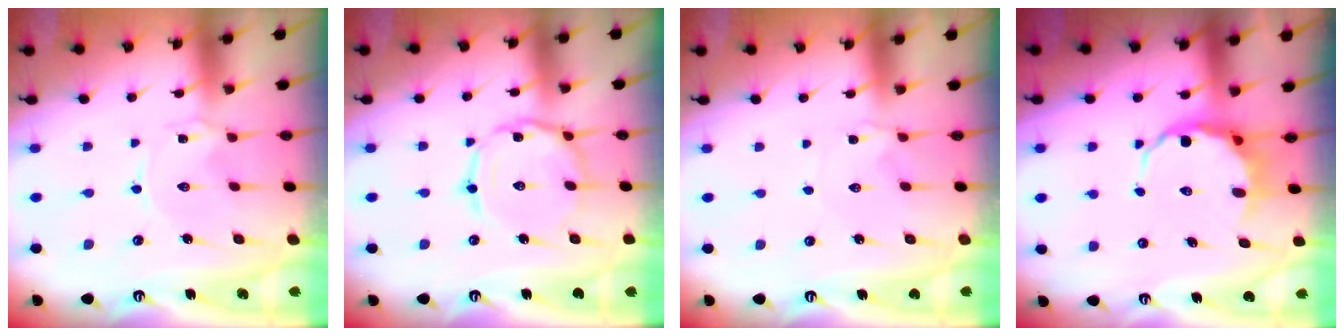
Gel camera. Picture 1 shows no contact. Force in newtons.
{"total": 7.1, "press": 7.0, "slide": 0.3}
{"total": 1.1, "press": 1.0, "slide": 0.3}
{"total": 6.3, "press": 6.1, "slide": 1.7}